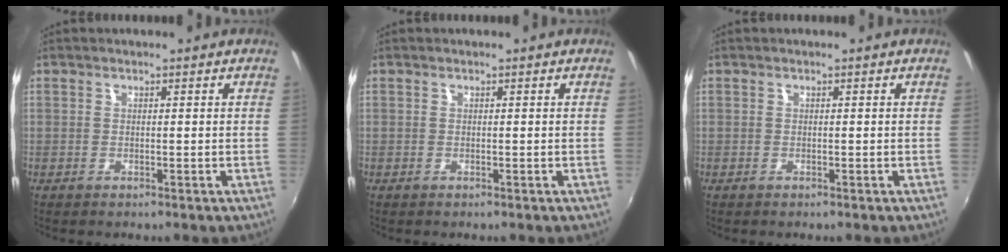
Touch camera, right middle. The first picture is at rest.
{"total": 0.0}
{"total": 0.0}